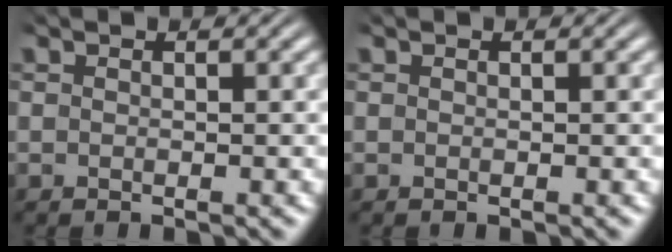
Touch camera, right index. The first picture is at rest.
{"total": 0.0}